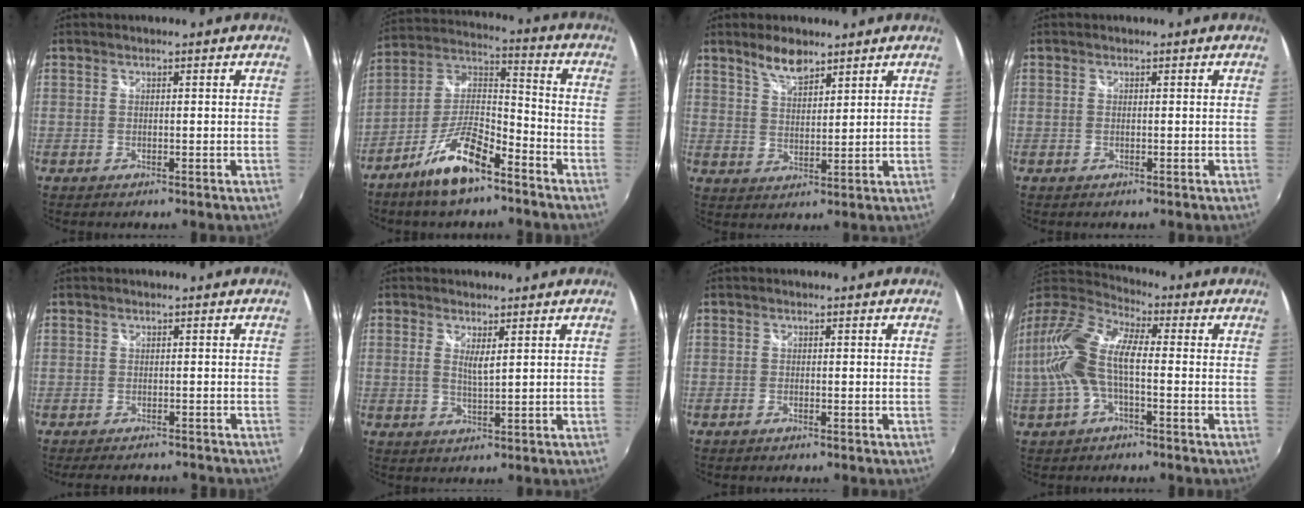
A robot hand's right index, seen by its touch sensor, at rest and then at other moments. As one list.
[{"total": 13.0, "force": [-8.6, 3.8, 9.0], "torque": [-0.193, 0.006, -0.158]}, {"total": 5.5, "force": [4.3, 1.9, 2.8], "torque": [-0.046, 0.002, 0.081]}, {"total": 0.0}, {"total": 5.9, "force": [-5.0, 2.4, 2.1], "torque": [-0.041, -0.007, -0.074]}, {"total": 2.6, "force": [1.1, 0.5, 2.3], "torque": [-0.043, -0.005, 0.017]}, {"total": 0.6, "force": [-0.5, 0.2, 0.1], "torque": [-0.003, -0.003, -0.012]}, {"total": 14.5, "force": [-0.9, 6.2, 13.1], "torque": [-0.261, 0.013, -0.024]}]